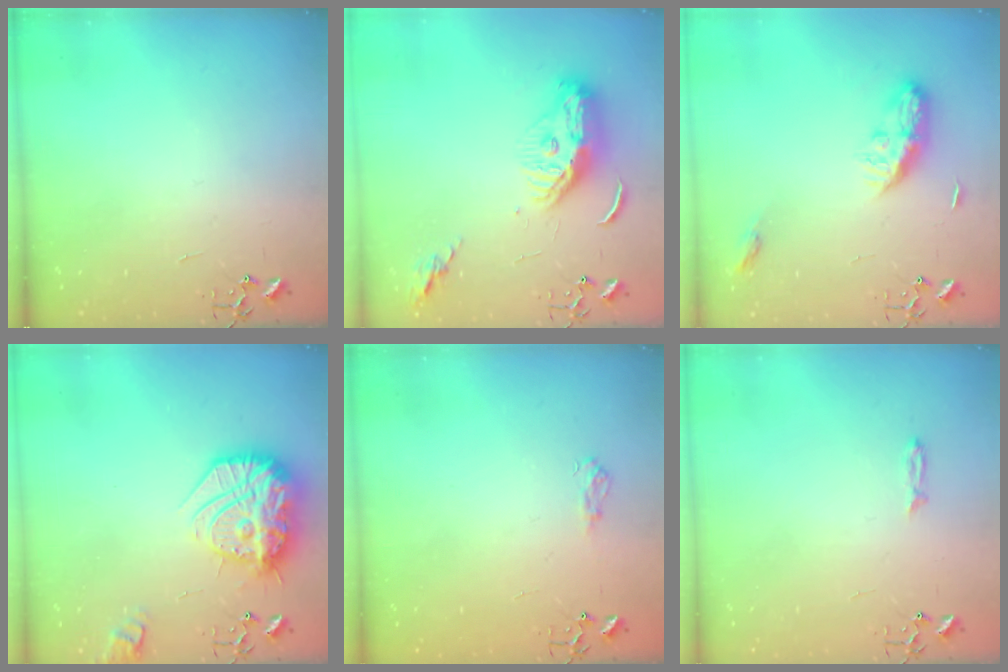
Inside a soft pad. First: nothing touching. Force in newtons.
{"total": 11.7, "press": 11.6, "slide": 1.0}
{"total": 9.4, "press": 9.4, "slide": 0.1}
{"total": 24.2, "press": 24.2, "slide": 1.5}
{"total": 7.5, "press": 7.4, "slide": 0.9}
{"total": 3.4, "press": 3.4, "slide": 0.4}